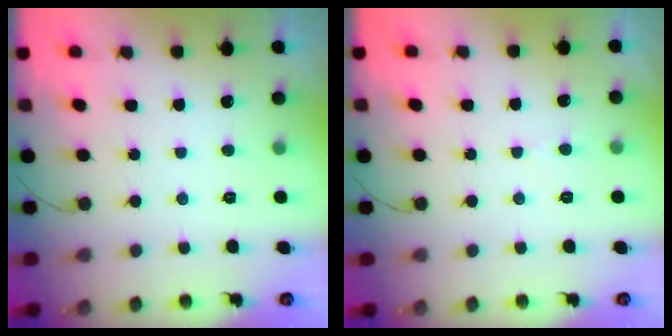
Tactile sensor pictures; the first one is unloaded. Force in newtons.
{"total": 2.4, "press": 2.4, "slide": 0.4}